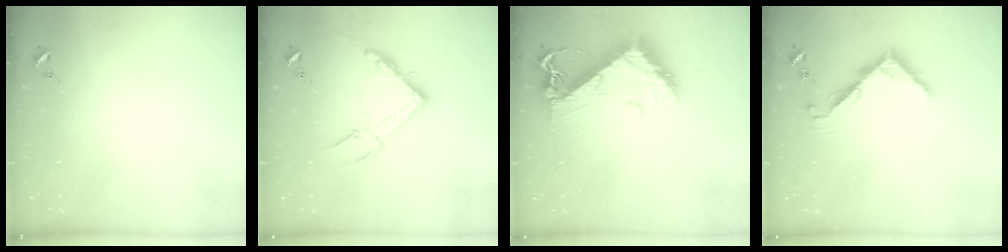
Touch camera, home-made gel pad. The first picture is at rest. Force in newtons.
{"total": 16.1, "press": 16.1, "slide": 0.6}
{"total": 11.4, "press": 11.3, "slide": 1.4}
{"total": 7.7, "press": 7.7, "slide": 0.3}